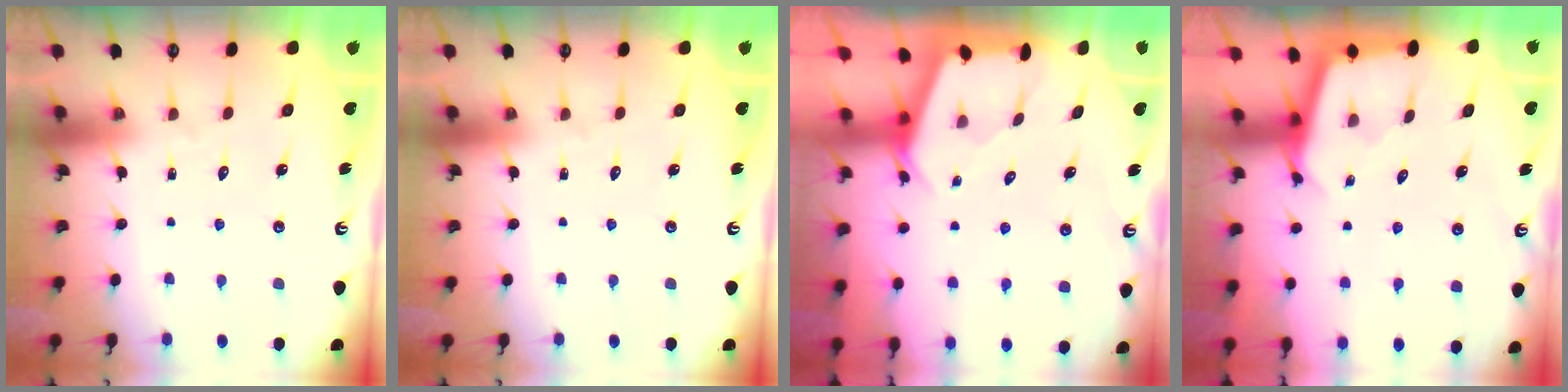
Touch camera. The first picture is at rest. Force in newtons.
{"total": 0.0}
{"total": 2.6, "press": 2.5, "slide": 0.3}
{"total": 2.5, "press": 2.5, "slide": 0.2}